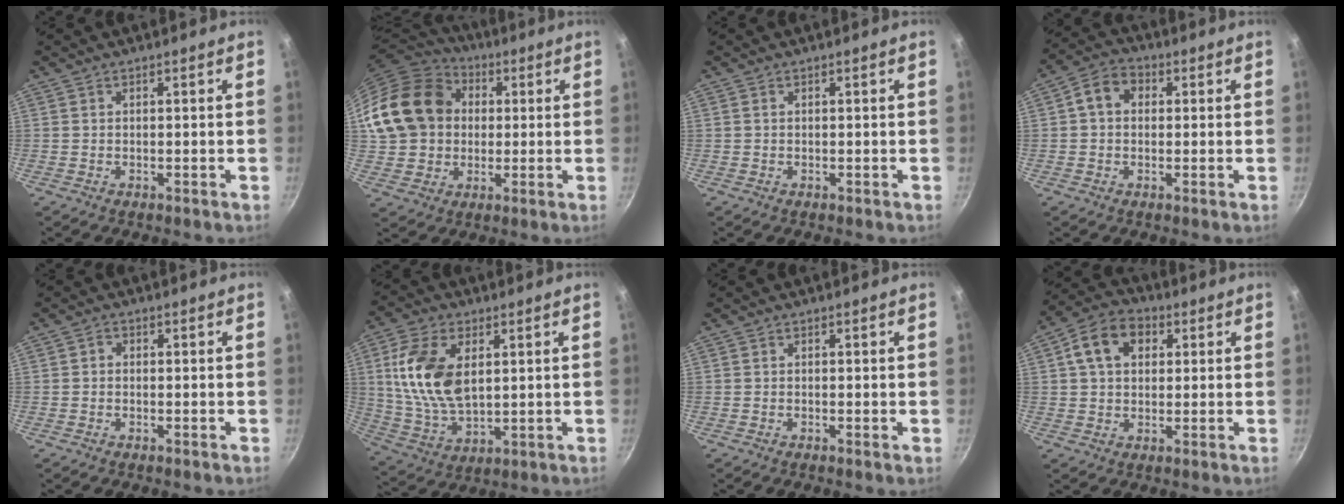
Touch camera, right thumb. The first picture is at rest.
{"total": 19.0, "force": [3.5, 15.7, 10.1], "torque": [-0.168, 0.031, 0.065]}
{"total": 0.0}
{"total": 6.3, "force": [1.0, 5.0, 3.7], "torque": [-0.046, 0.016, 0.002]}
{"total": 1.2, "force": [-0.2, 1.0, 0.6], "torque": [-0.008, 0.006, -0.005]}
{"total": 15.4, "force": [3.7, 9.0, 11.9], "torque": [-0.217, -0.014, 0.081]}
{"total": 0.0}
{"total": 10.1, "force": [2.9, 7.3, 6.3], "torque": [-0.086, 0.014, 0.035]}